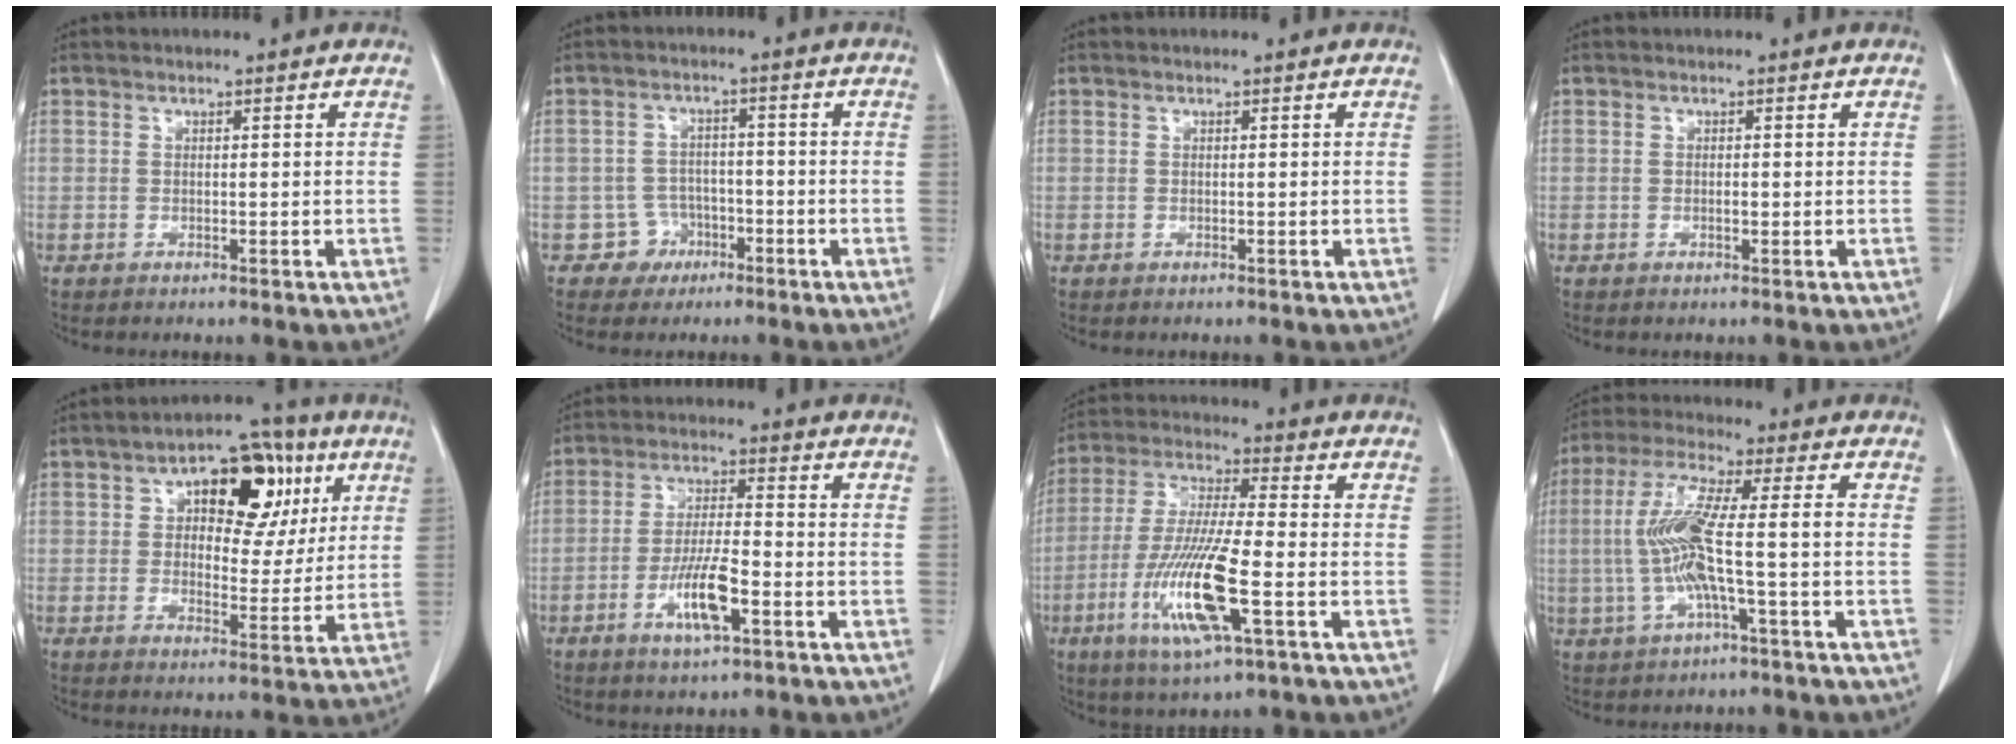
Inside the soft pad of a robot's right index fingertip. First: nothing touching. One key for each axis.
{"total": 4.2, "fx": -2.1, "fy": 3.6, "fz": -0.4, "tx": 0.016, "ty": 0.017, "tz": -0.031}
{"total": 0.0}
{"total": 0.7, "fx": -0.1, "fy": 0.3, "fz": 0.6, "tx": -0.012, "ty": -0.001, "tz": -0.001}
{"total": 12.9, "fx": 5.0, "fy": 6.8, "fz": 9.8, "tx": -0.122, "ty": 0.032, "tz": 0.073}
{"total": 7.9, "fx": -3.2, "fy": 1.4, "fz": 7.1, "tx": -0.136, "ty": -0.005, "tz": -0.056}
{"total": 14.0, "fx": -4.6, "fy": 1.1, "fz": 13.2, "tx": -0.272, "ty": -0.022, "tz": -0.087}
{"total": 10.1, "fx": -1.3, "fy": 0.8, "fz": 10.0, "tx": -0.214, "ty": 0.016, "tz": -0.030}